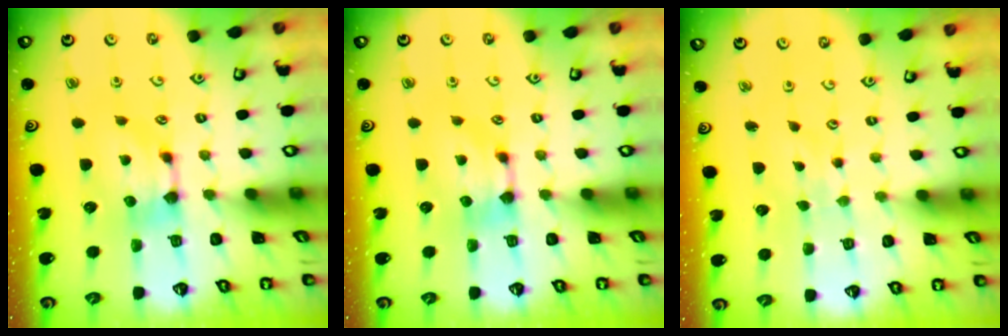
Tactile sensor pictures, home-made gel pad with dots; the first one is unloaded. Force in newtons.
{"total": 0.0}
{"total": 2.7, "press": 2.6, "slide": 0.4}